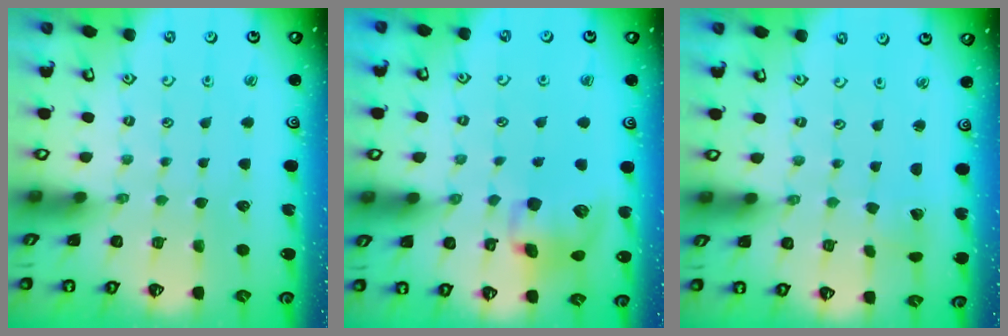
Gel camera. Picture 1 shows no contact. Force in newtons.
{"total": 12.0, "press": 11.8, "slide": 2.0}
{"total": 2.3, "press": 2.3, "slide": 0.1}